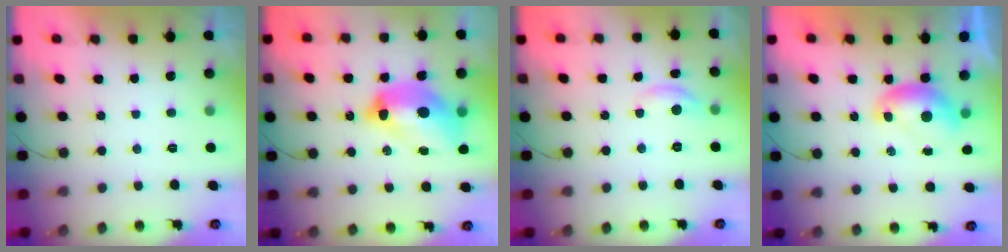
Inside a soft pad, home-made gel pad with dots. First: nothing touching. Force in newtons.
{"total": 15.6, "press": 15.5, "slide": 1.4}
{"total": 5.5, "press": 5.5, "slide": 0.3}
{"total": 7.0, "press": 7.0, "slide": 0.1}